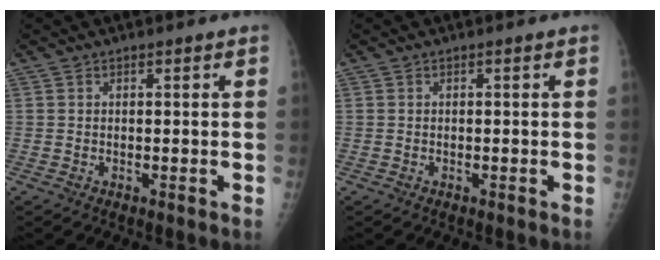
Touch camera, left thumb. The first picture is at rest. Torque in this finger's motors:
{"motor_torque": [0.05, 0.02, 0.00, 0.00, 0.01]}